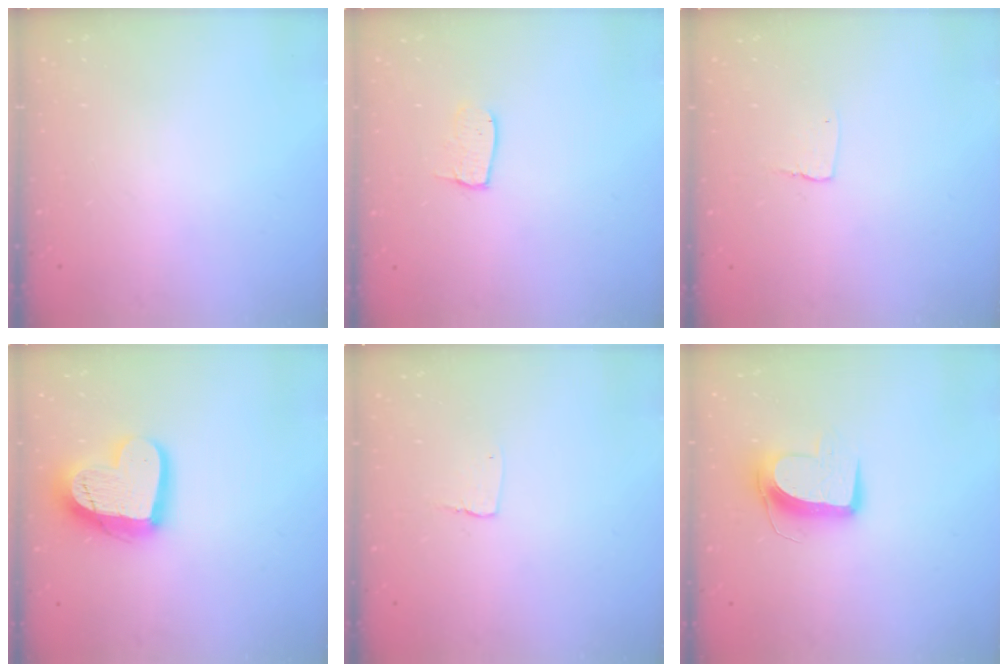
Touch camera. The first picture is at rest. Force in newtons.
{"total": 4.2, "press": 4.2, "slide": 0.4}
{"total": 2.9, "press": 2.9, "slide": 0.2}
{"total": 18.3, "press": 18.2, "slide": 1.6}
{"total": 2.9, "press": 2.9, "slide": 0.2}
{"total": 10.3, "press": 10.3, "slide": 0.2}